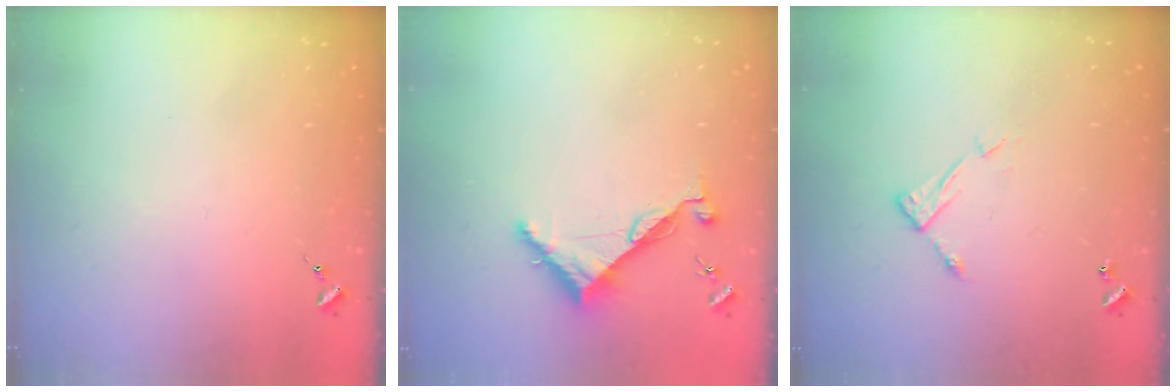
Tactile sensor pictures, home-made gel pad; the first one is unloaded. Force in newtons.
{"total": 6.8, "press": 6.8, "slide": 0.3}
{"total": 6.3, "press": 6.3, "slide": 0.4}